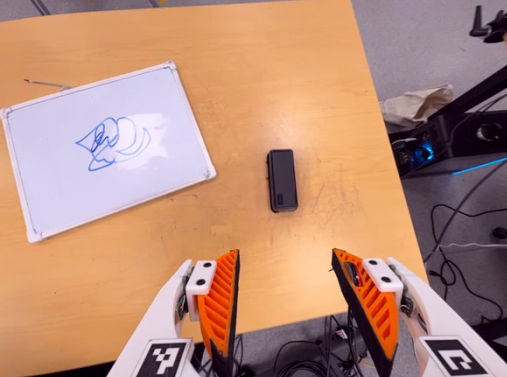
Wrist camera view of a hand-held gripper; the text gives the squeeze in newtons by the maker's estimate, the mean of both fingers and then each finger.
{"total": 0.0}